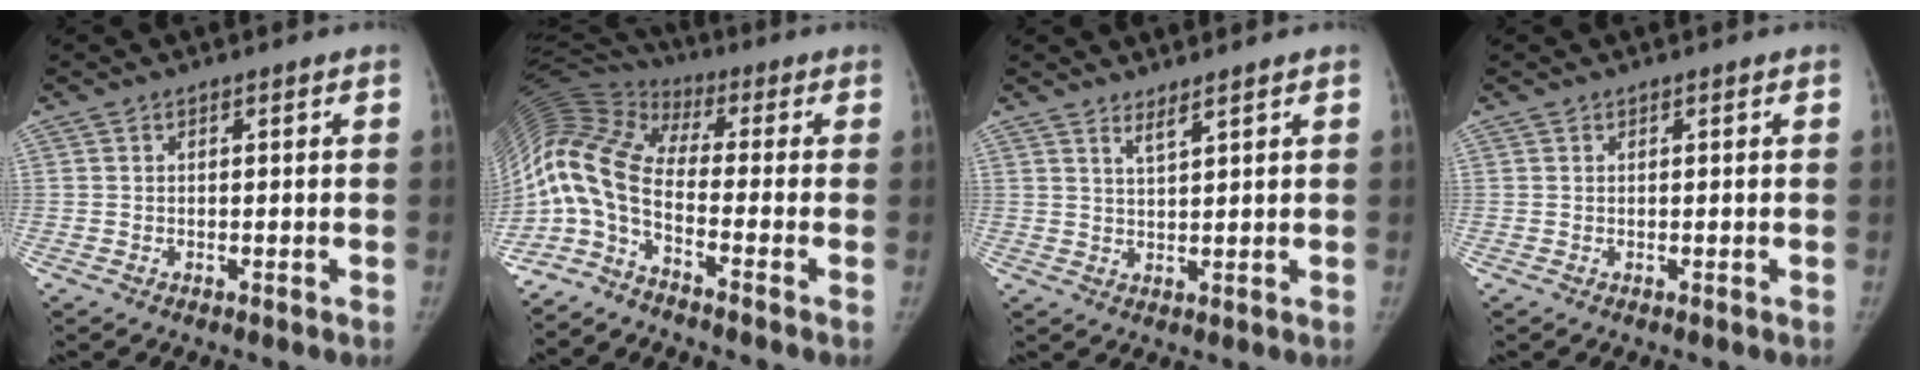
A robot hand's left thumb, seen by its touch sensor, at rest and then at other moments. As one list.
[{"total": 11.5, "force": [-4.9, 3.5, 9.8], "torque": [-0.222, 0.057, -0.113]}, {"total": 2.3, "force": [1.8, 0.0, 1.4], "torque": [-0.028, -0.020, 0.038]}, {"total": 0.0}]